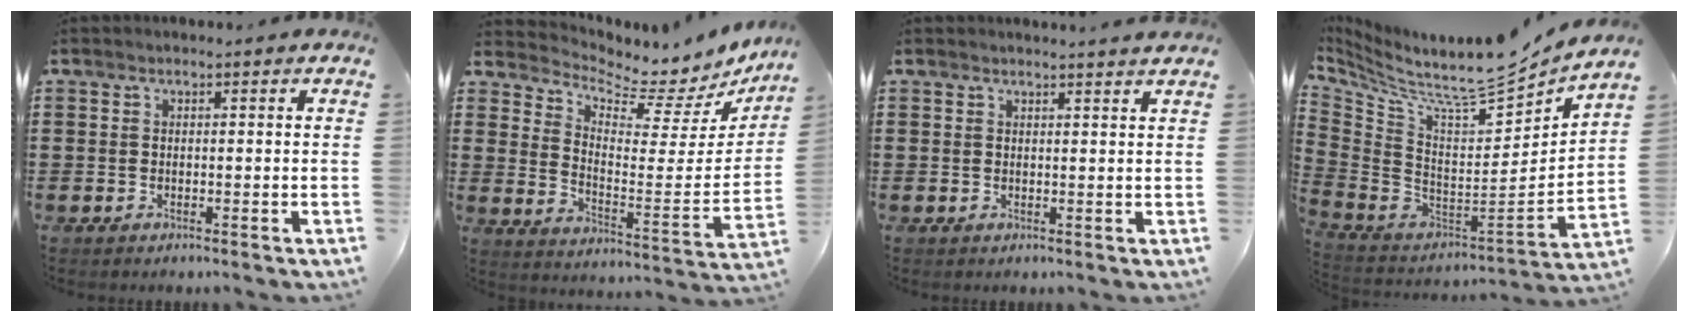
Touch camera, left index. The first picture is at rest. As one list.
[{"total": 4.7, "force": [4.4, 1.2, 1.3], "torque": [-0.035, -0.059, 0.061]}, {"total": 1.6, "force": [1.5, -0.3, 0.4], "torque": [-0.010, -0.002, 0.030]}, {"total": 9.4, "force": [8.2, 0.9, 4.5], "torque": [-0.117, -0.081, 0.136]}]